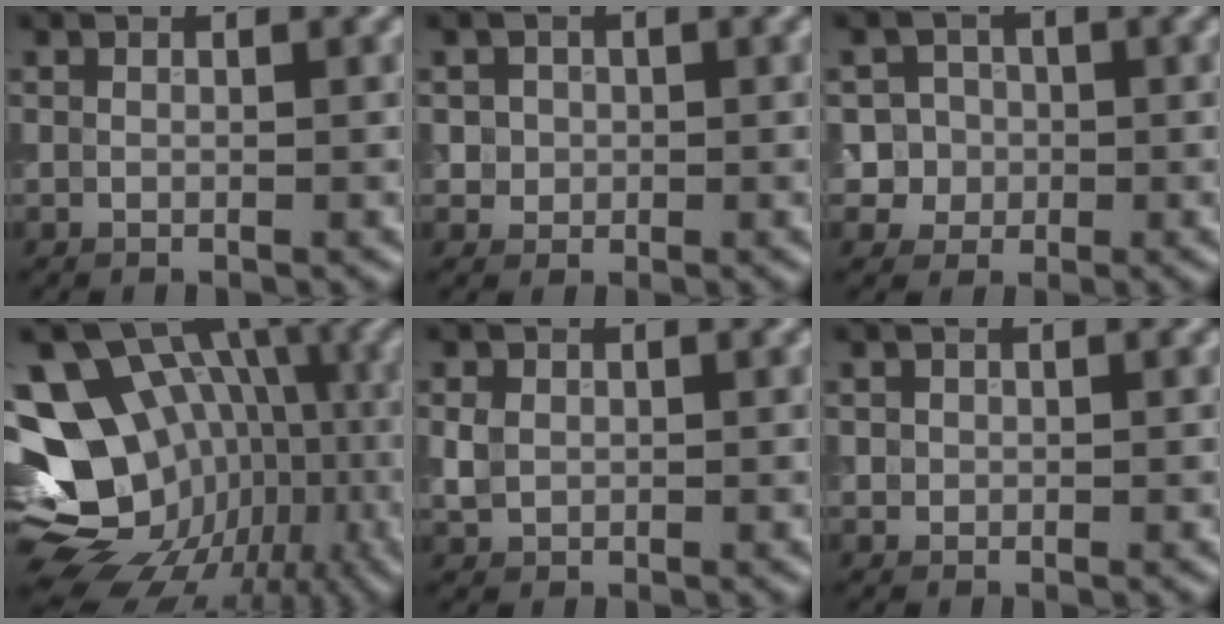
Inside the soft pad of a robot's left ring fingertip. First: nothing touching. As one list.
[{"total": 1.7, "force": [0.2, 1.6, 0.5], "torque": [0.001, -0.004, 0.015]}, {"total": 4.6, "force": [-0.1, 4.4, 1.2], "torque": [0.006, 0.025, -0.015]}, {"total": 17.6, "force": [-3.4, 13.6, 10.5], "torque": [-0.182, 0.009, -0.031]}, {"total": 1.8, "force": [0.1, 1.5, 0.9], "torque": [-0.018, 0.000, 0.001]}, {"total": 0.7, "force": [0.1, 0.7, 0.1], "torque": [0.005, -0.002, 0.000]}]